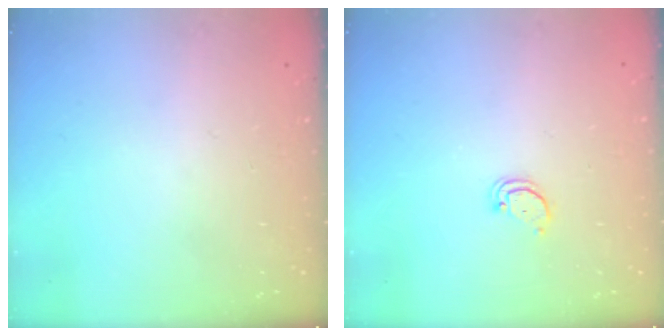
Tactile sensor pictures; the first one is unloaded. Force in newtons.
{"total": 2.1, "press": 2.1, "slide": 0.2}